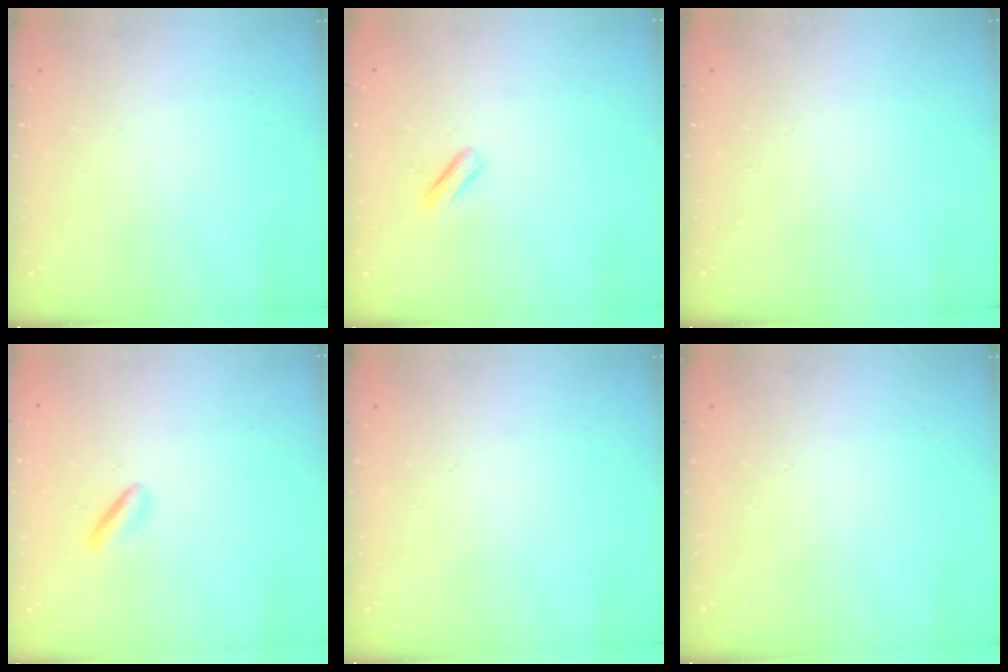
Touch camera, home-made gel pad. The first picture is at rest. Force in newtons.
{"total": 2.8, "press": 2.7, "slide": 0.9}
{"total": 0.0}
{"total": 2.2, "press": 2.1, "slide": 0.8}
{"total": 0.0}
{"total": 0.0}